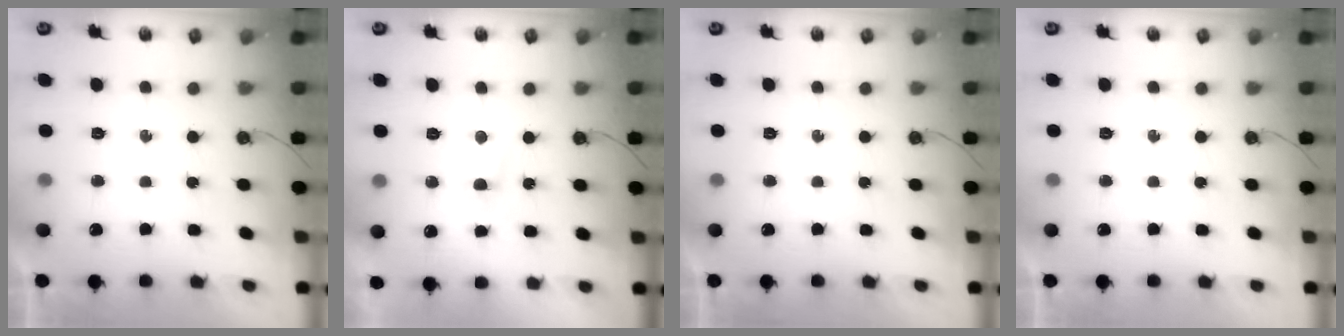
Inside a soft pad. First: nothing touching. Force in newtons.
{"total": 2.6, "press": 2.6, "slide": 0.3}
{"total": 0.0}
{"total": 0.0}